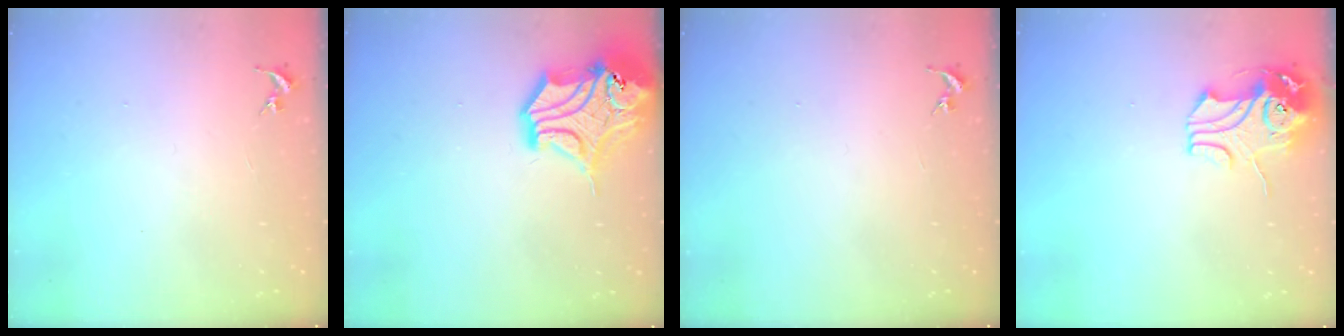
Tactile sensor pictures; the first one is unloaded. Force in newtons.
{"total": 17.2, "press": 17.0, "slide": 2.4}
{"total": 0.0}
{"total": 10.6, "press": 10.4, "slide": 1.7}